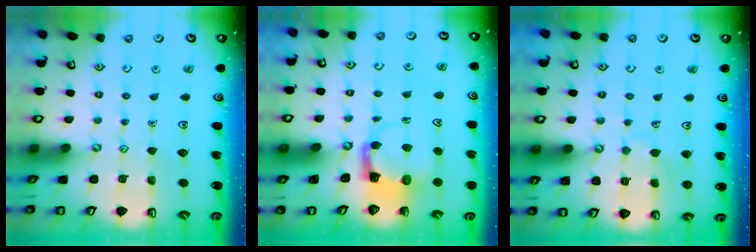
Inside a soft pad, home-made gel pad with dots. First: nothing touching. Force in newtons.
{"total": 4.0, "press": 3.9, "slide": 0.7}
{"total": 5.0, "press": 4.9, "slide": 0.4}